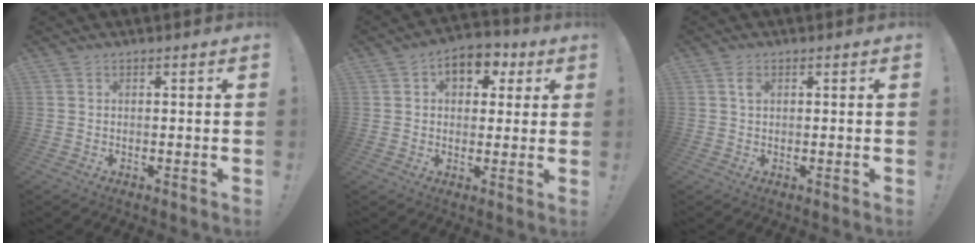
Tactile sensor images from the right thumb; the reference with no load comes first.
{"total": 8.3, "force": [2.9, 6.0, 5.0], "torque": [-0.065, -0.006, 0.053]}
{"total": 1.9, "force": [0.7, 1.1, 1.3], "torque": [-0.016, -0.001, 0.010]}